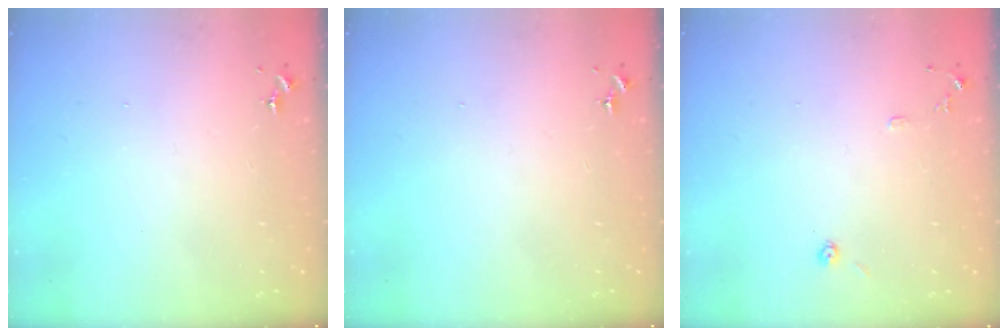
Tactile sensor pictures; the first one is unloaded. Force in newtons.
{"total": 0.0}
{"total": 6.0, "press": 5.9, "slide": 0.8}